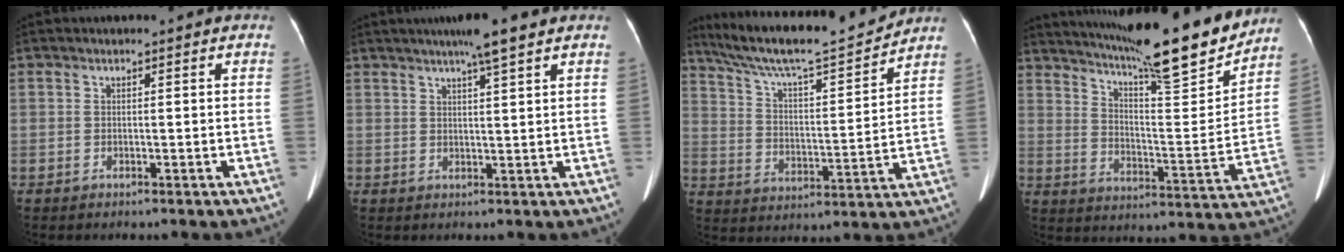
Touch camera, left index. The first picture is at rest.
{"total": 5.7, "force": [4.2, -0.4, 3.8], "torque": [-0.064, 0.010, 0.069]}
{"total": 17.6, "force": [16.1, 0.6, 7.2], "torque": [-0.133, 0.000, 0.258]}
{"total": 21.6, "force": [18.4, 1.1, 11.1], "torque": [-0.182, -0.030, 0.268]}